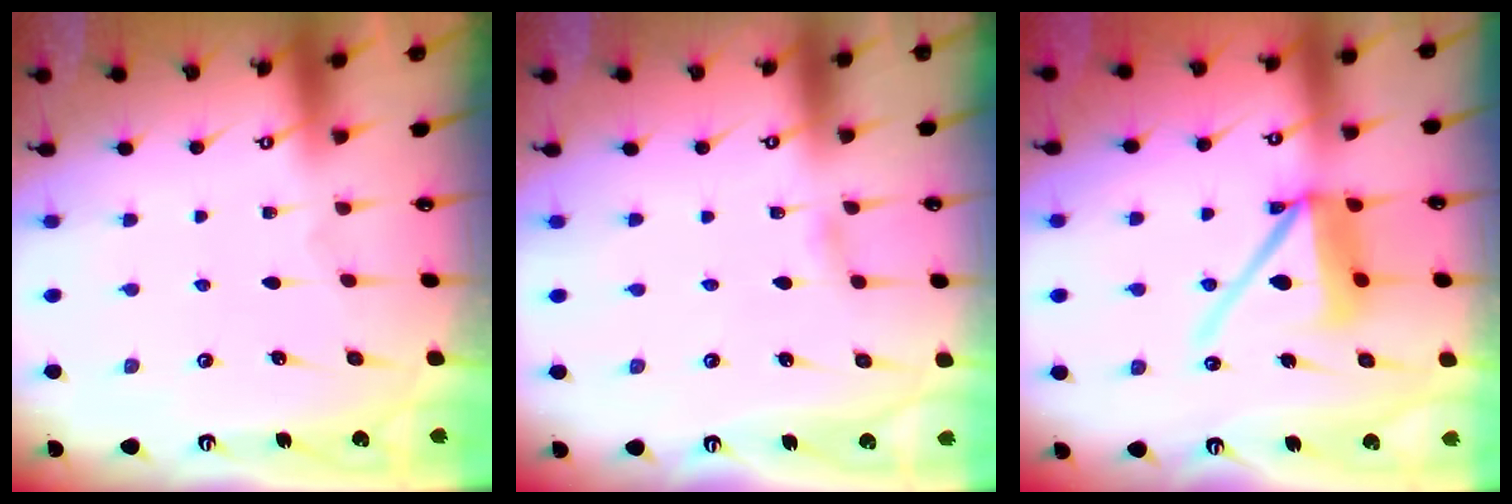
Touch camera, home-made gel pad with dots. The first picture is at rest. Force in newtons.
{"total": 1.7, "press": 1.7, "slide": 0.2}
{"total": 12.6, "press": 12.5, "slide": 2.1}